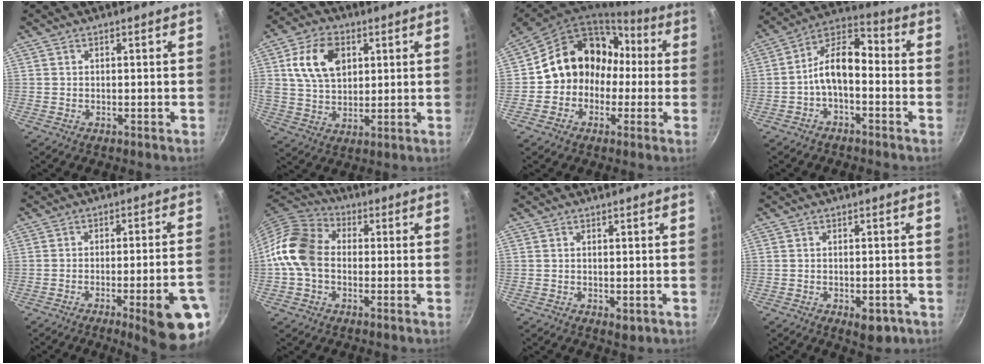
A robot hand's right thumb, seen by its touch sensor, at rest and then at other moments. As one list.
[{"total": 12.1, "force": [3.7, 8.1, 8.1], "torque": [-0.129, -0.005, 0.065]}, {"total": 16.1, "force": [-0.1, 13.7, 8.5], "torque": [-0.089, 0.063, -0.007]}, {"total": 10.0, "force": [-2.4, 5.5, 8.0], "torque": [-0.129, 0.056, -0.057]}, {"total": 15.1, "force": [-6.7, 2.7, 13.2], "torque": [-0.154, 0.033, -0.083]}, {"total": 11.8, "force": [-0.8, 9.1, 7.5], "torque": [-0.115, 0.027, -0.037]}, {"total": 2.0, "force": [-0.4, 1.0, 1.7], "torque": [-0.024, -0.008, -0.005]}, {"total": 5.3, "force": [-2.5, 2.6, 3.8], "torque": [-0.033, 0.014, -0.026]}]